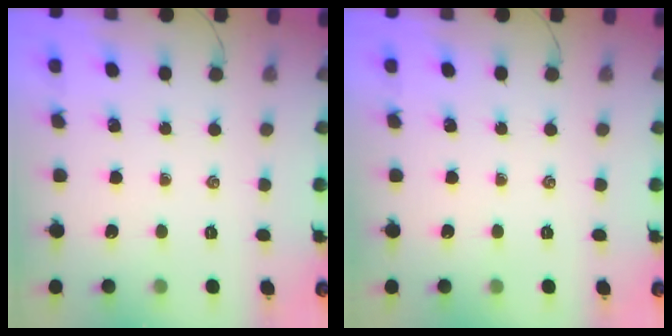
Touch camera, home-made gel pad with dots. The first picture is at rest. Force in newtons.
{"total": 0.0}